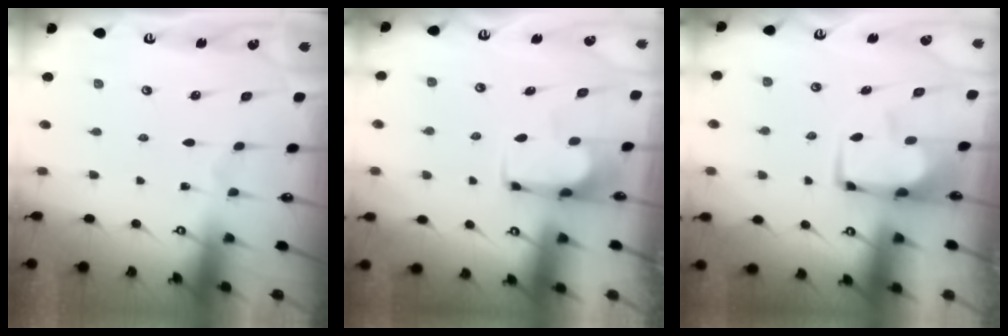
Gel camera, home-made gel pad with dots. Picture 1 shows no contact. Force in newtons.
{"total": 0.8, "press": 0.2, "slide": 0.8}
{"total": 0.9, "press": 0.1, "slide": 0.9}